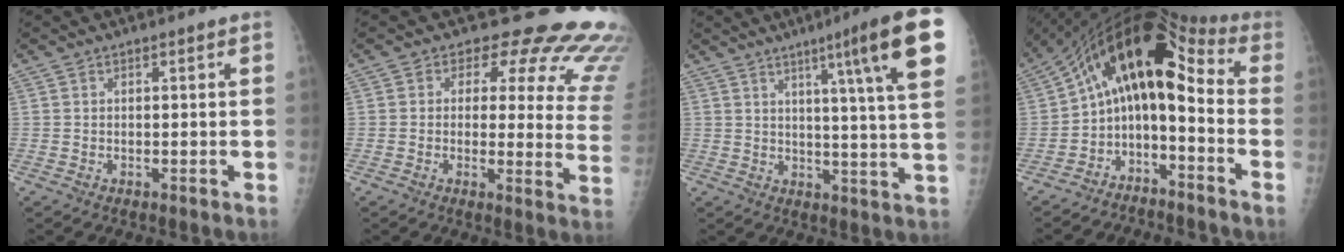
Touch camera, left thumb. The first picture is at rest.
{"total": 18.7, "force": [14.2, 8.4, 8.7], "torque": [-0.049, -0.091, 0.127]}
{"total": 16.6, "force": [8.0, 0.5, 14.6], "torque": [-0.191, -0.032, 0.095]}
{"total": 14.7, "force": [-3.0, 7.8, 12.0], "torque": [-0.168, 0.114, -0.058]}